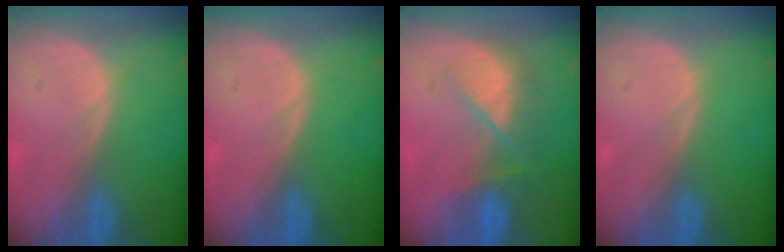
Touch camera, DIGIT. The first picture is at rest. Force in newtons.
{"total": 0.0}
{"total": 7.5, "press": 6.8, "slide": 3.2}
{"total": 0.0}